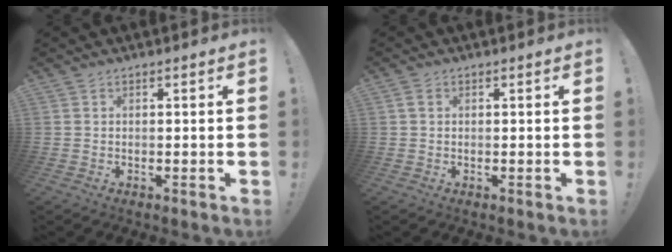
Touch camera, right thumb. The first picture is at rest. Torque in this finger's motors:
{"motor_torque": [0.12, 0.54, 0.29, -0.08, -0.03]}